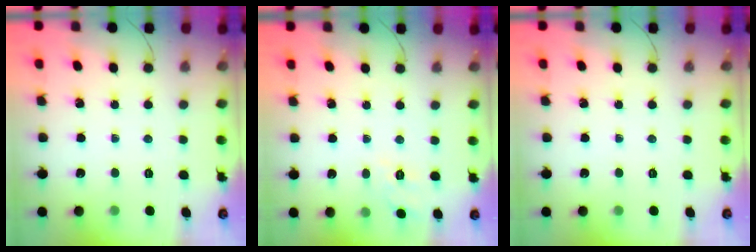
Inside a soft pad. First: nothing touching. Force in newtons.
{"total": 7.6, "press": 7.3, "slide": 1.8}
{"total": 0.0}